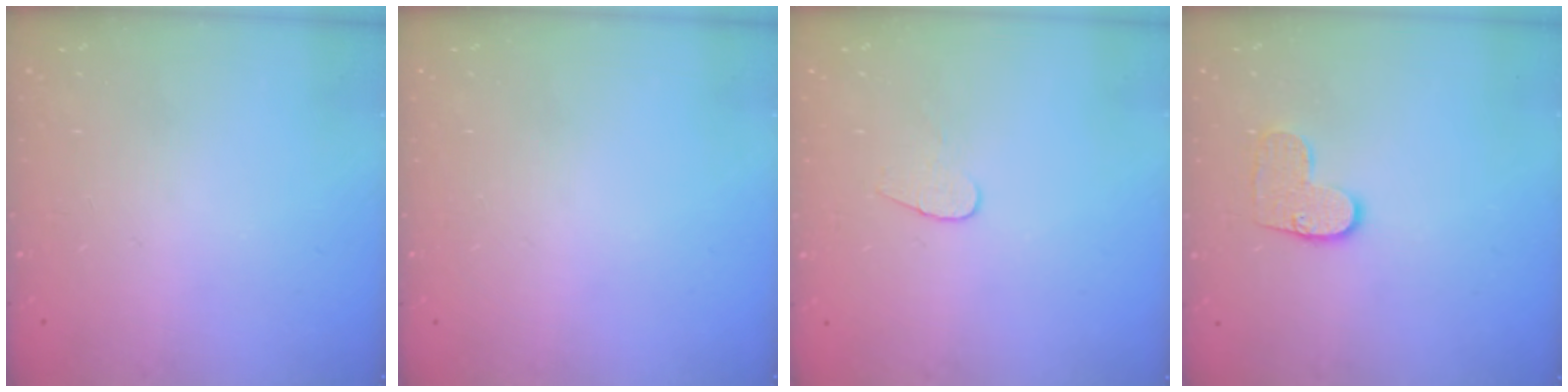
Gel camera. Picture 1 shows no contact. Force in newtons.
{"total": 0.0}
{"total": 4.7, "press": 4.6, "slide": 0.4}
{"total": 8.4, "press": 8.4, "slide": 0.3}